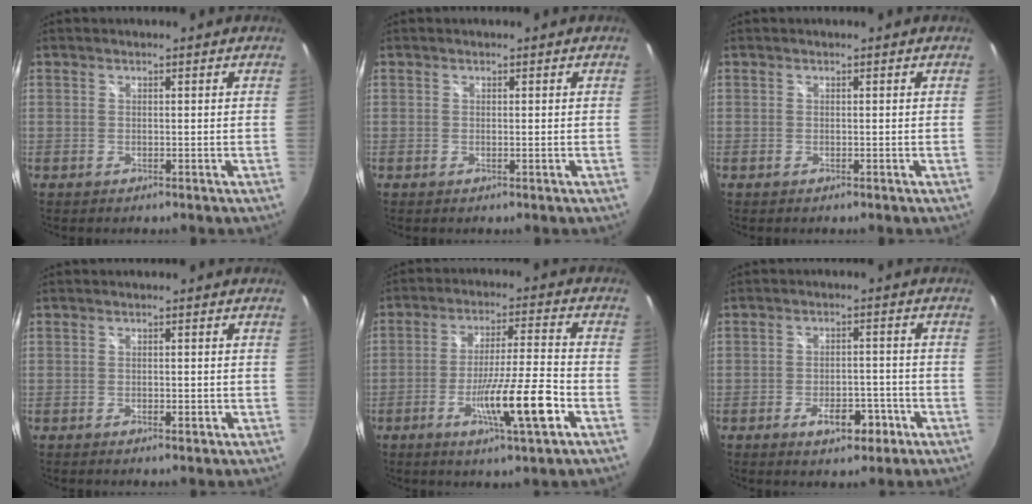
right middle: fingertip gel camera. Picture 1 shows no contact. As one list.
[{"total": 0.0}, {"total": 0.0}, {"total": 1.5, "force": [-0.7, 0.7, 1.2], "torque": [-0.017, -0.002, -0.011]}, {"total": 12.2, "force": [-5.2, 0.1, 11.0], "torque": [-0.199, -0.017, -0.090]}, {"total": 6.4, "force": [-3.4, 3.2, 4.3], "torque": [-0.080, 0.000, -0.045]}]